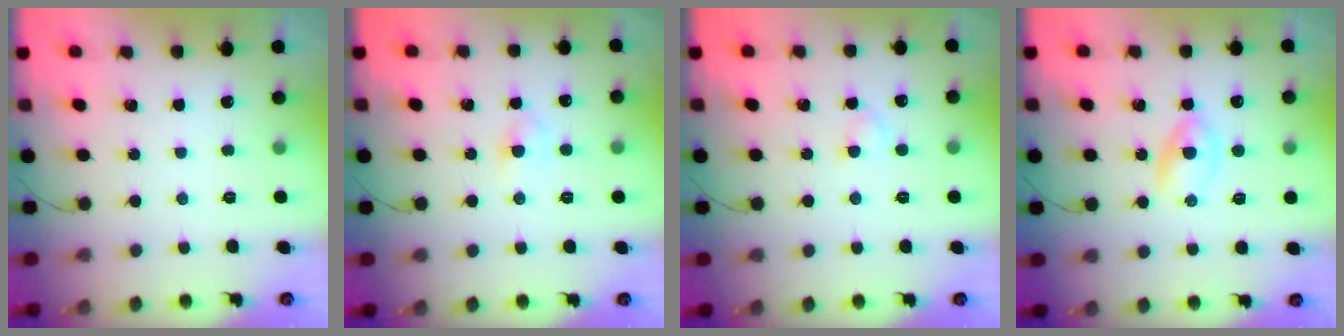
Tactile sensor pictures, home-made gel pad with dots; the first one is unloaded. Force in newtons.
{"total": 3.5, "press": 3.3, "slide": 1.1}
{"total": 2.2, "press": 1.9, "slide": 1.1}
{"total": 2.9, "press": 2.6, "slide": 1.3}